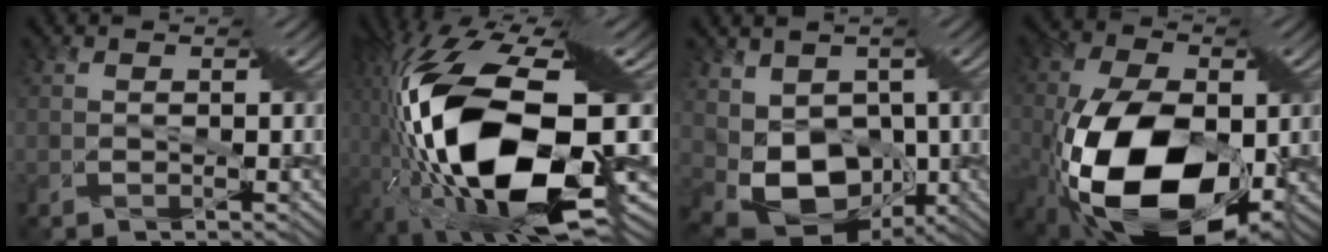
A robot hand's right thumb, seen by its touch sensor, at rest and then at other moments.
{"total": 19.0, "force": [-4.1, 7.2, 17.1], "torque": [-0.381, -0.017, -0.063]}
{"total": 9.1, "force": [-0.3, 6.8, 6.1], "torque": [-0.131, -0.030, -0.004]}
{"total": 18.8, "force": [-6.0, 10.7, 14.2], "torque": [-0.298, -0.052, -0.083]}